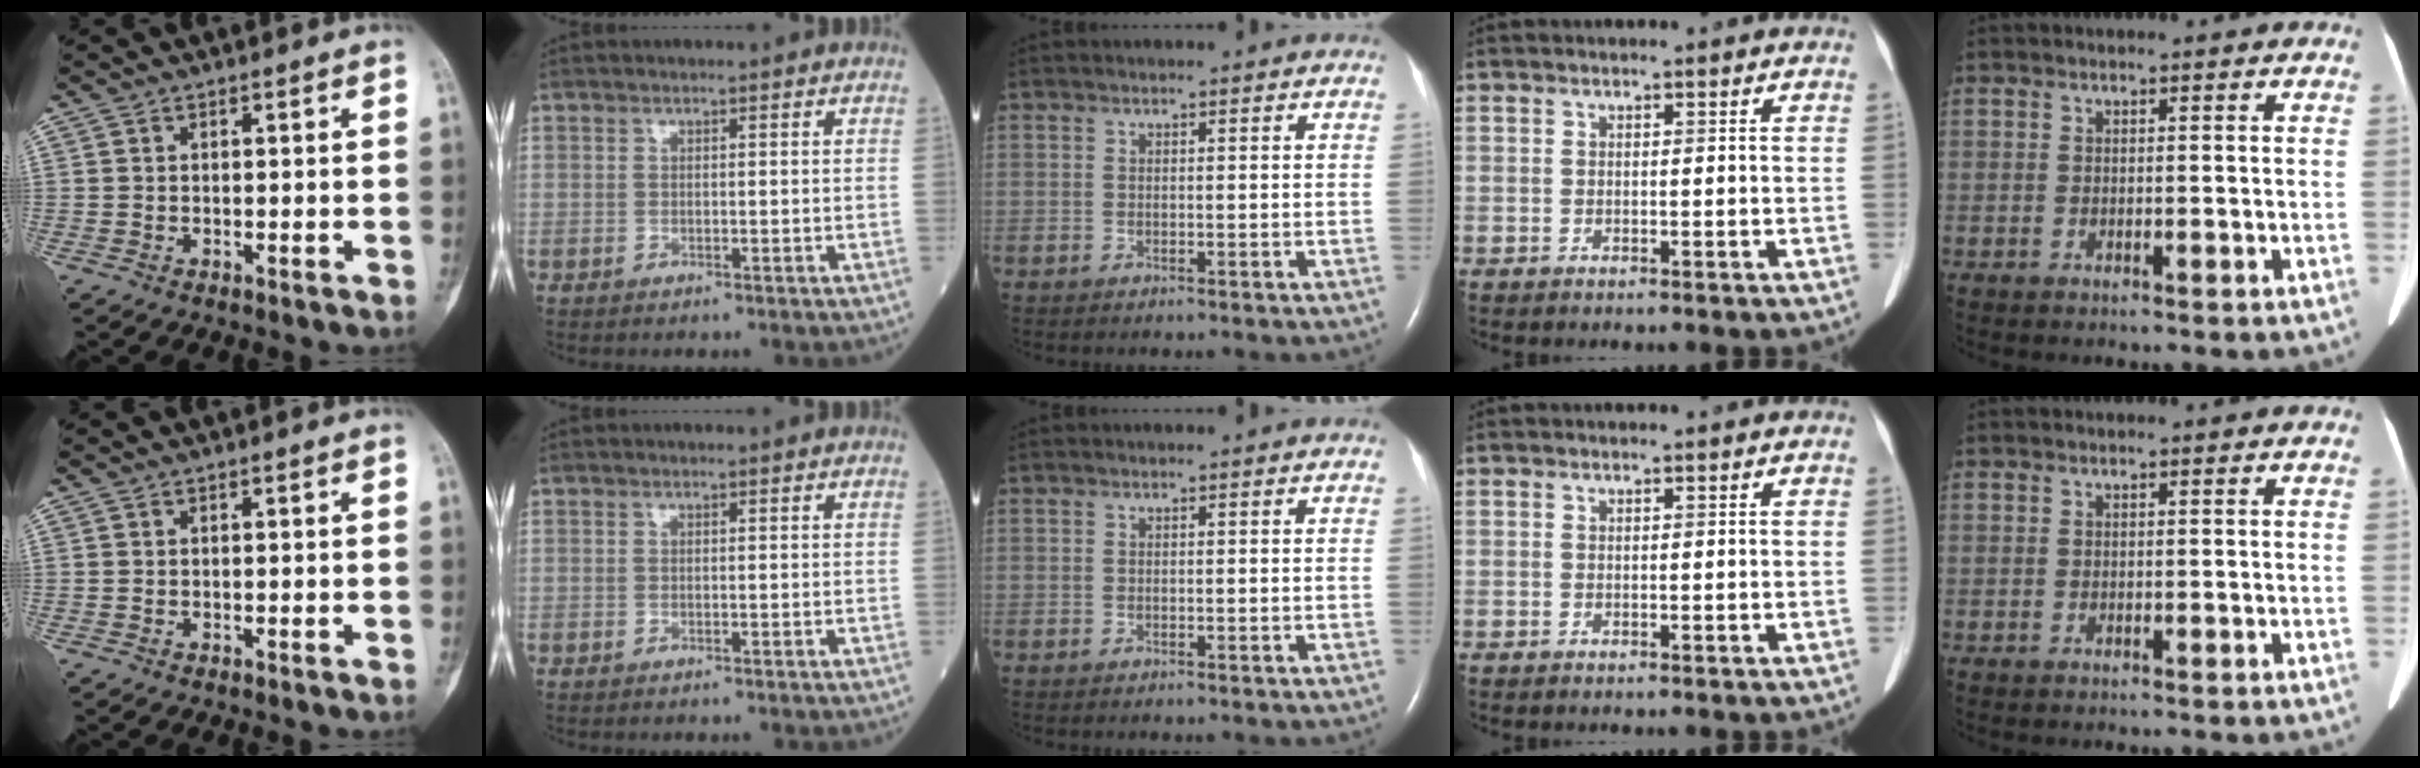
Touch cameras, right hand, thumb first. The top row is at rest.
{}